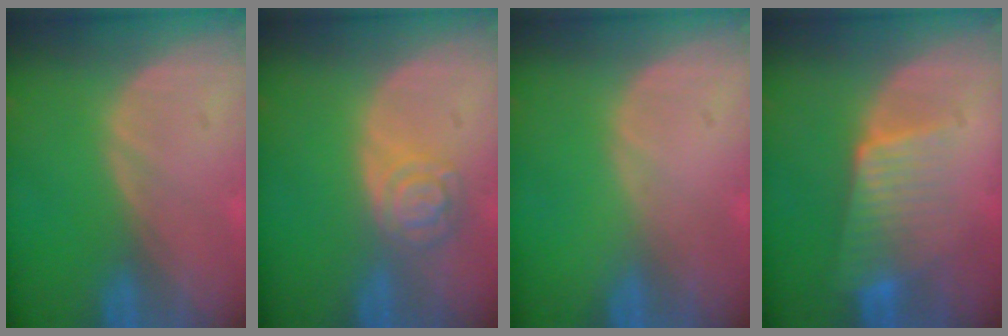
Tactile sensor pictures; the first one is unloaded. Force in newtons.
{"total": 5.2, "press": 4.6, "slide": 2.4}
{"total": 0.0}
{"total": 6.2, "press": 5.9, "slide": 1.8}